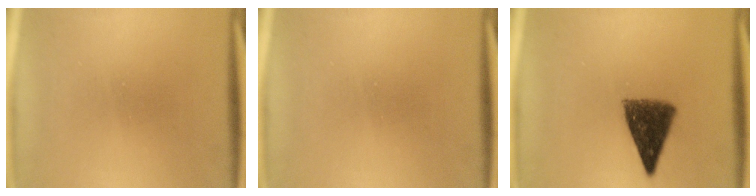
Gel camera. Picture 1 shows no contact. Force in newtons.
{"total": 0.0}
{"total": 8.9}